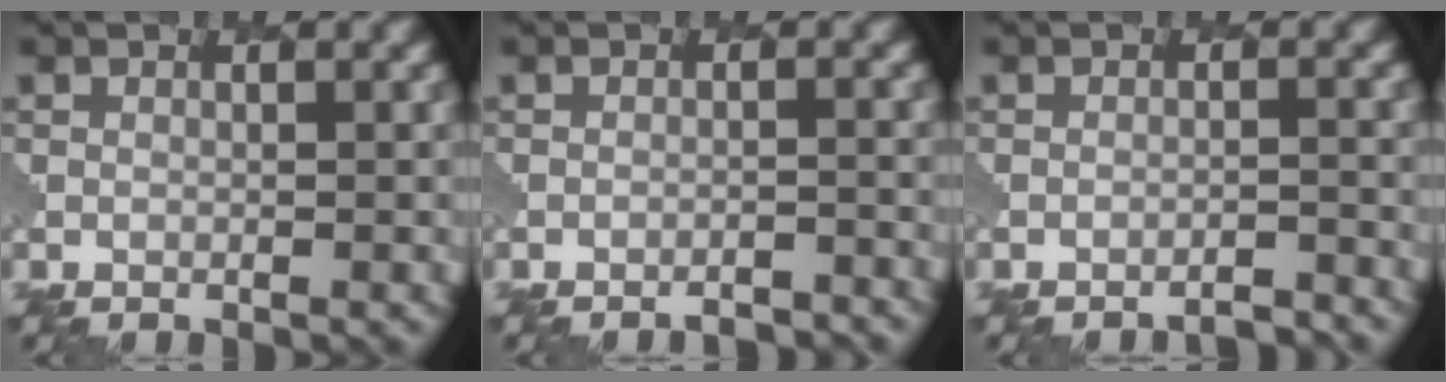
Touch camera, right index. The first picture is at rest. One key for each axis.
{"total": 3.0, "fx": -2.9, "fy": 0.4, "fz": 0.9, "tx": -0.002, "ty": 0.015, "tz": -0.042}
{"total": 2.7, "fx": -2.5, "fy": 0.2, "fz": 0.9, "tx": -0.008, "ty": 0.010, "tz": -0.045}